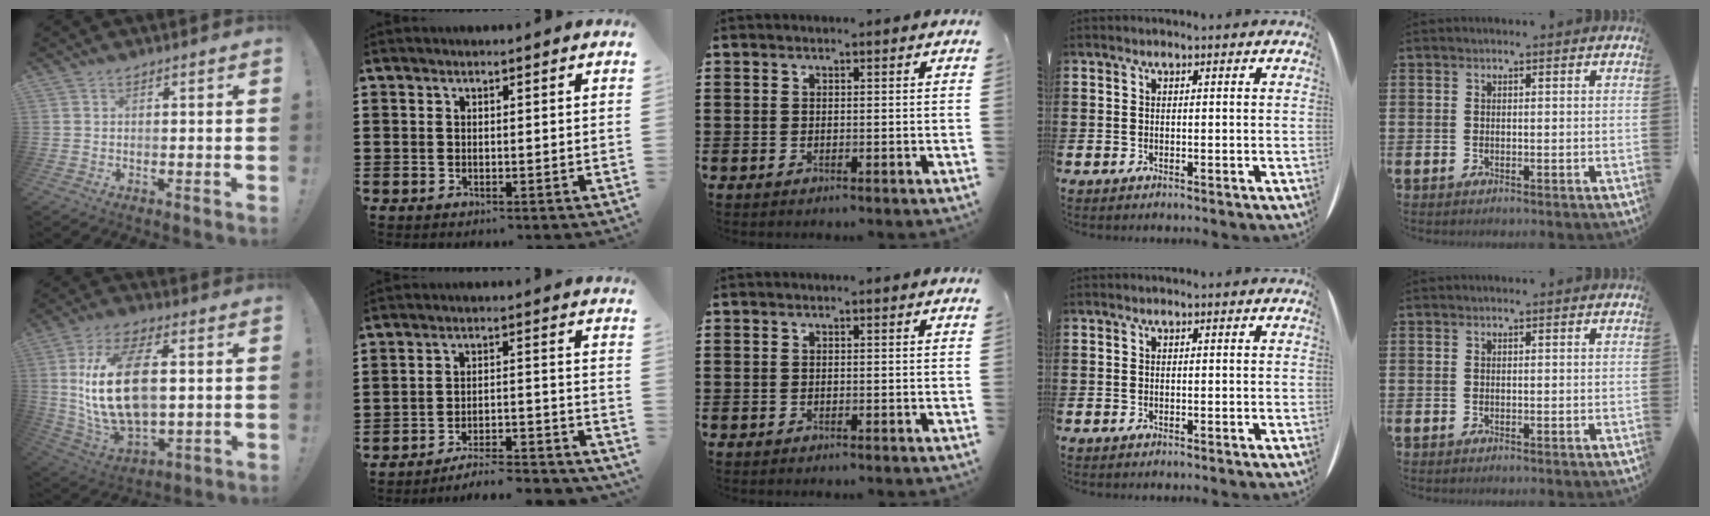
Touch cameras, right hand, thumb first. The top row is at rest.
{"thumb": {"total": 20.0, "force": [2.4, 10.7, 16.7], "torque": [-0.329, -0.003, 0.039]}, "index": {"total": 6.2, "force": [-6.0, 0.1, 1.7], "torque": [-0.025, 0.006, -0.116]}}